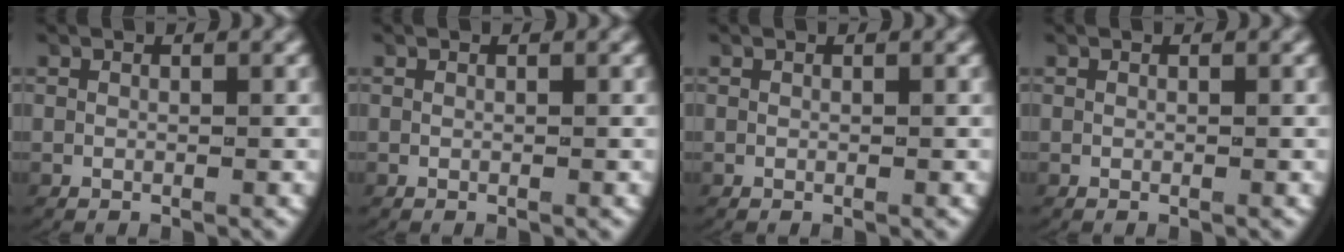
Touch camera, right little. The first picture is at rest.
{"total": 0.0}
{"total": 0.0}
{"total": 0.0}